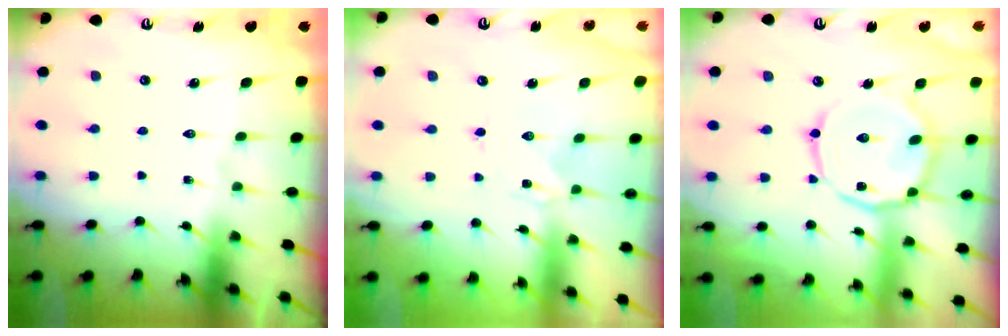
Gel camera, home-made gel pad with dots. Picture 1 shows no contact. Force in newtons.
{"total": 0.0}
{"total": 14.3, "press": 14.3, "slide": 1.0}